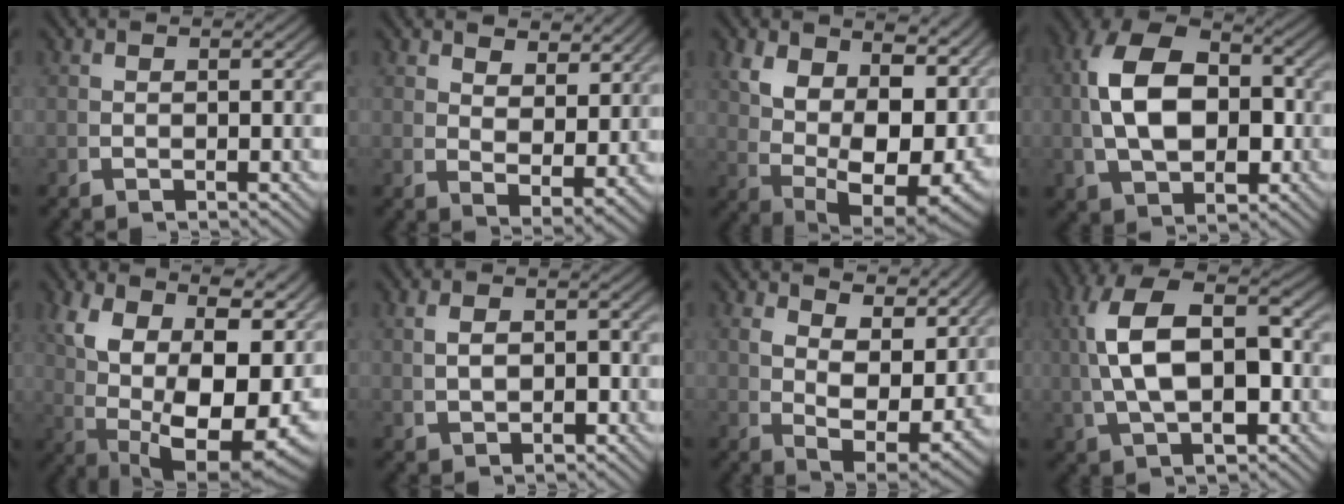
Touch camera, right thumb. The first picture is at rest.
{"total": 3.9, "force": [2.6, 1.9, 2.3], "torque": [-0.030, -0.009, 0.048]}
{"total": 14.1, "force": [2.1, 8.7, 11.0], "torque": [-0.211, -0.045, 0.059]}
{"total": 11.3, "force": [0.6, 7.2, 8.7], "torque": [-0.172, -0.023, 0.026]}
{"total": 18.7, "force": [0.6, 12.0, 14.3], "torque": [-0.274, -0.061, 0.048]}
{"total": 2.7, "force": [0.2, 1.8, 2.0], "torque": [-0.025, 0.001, 0.011]}
{"total": 6.7, "force": [2.4, 3.4, 5.3], "torque": [-0.094, -0.020, 0.051]}
{"total": 9.4, "force": [0.8, 5.2, 7.8], "torque": [-0.153, -0.010, 0.027]}